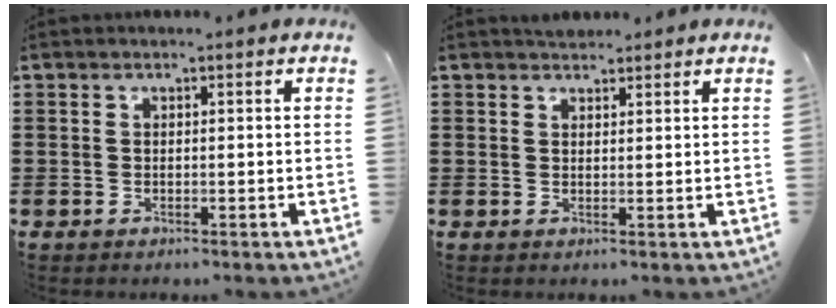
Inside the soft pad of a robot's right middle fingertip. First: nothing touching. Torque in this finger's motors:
{"motor_torque": [-0.09, -0.08, 0.01, -0.01]}